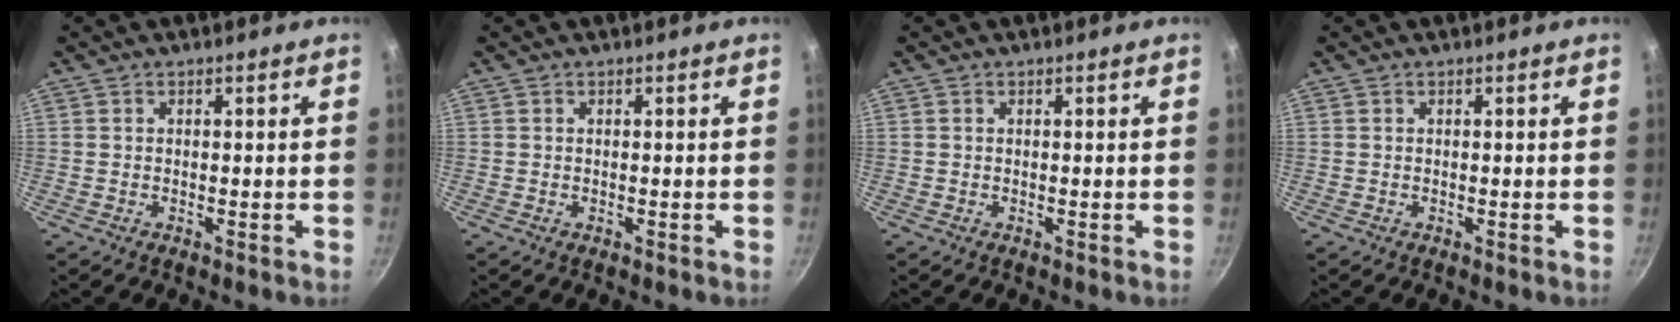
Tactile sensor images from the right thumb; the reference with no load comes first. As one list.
[{"total": 0.0}, {"total": 0.0}, {"total": 0.0}]